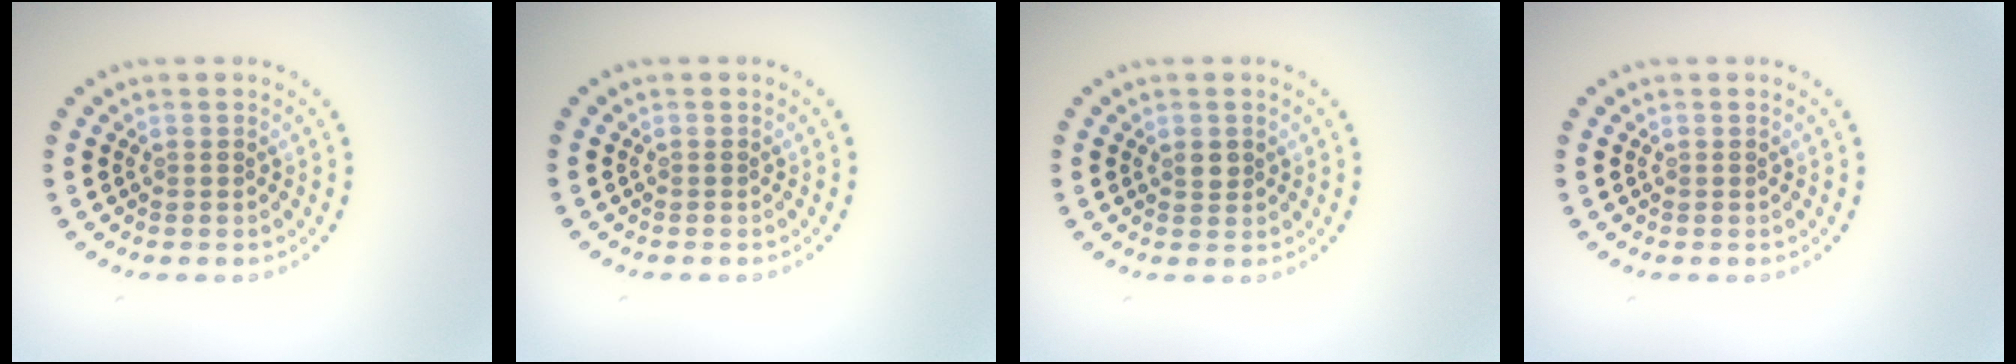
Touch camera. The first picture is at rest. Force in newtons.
{"total": 0.0}
{"total": 1.1, "press": 1.0, "slide": 0.4}
{"total": 0.0}